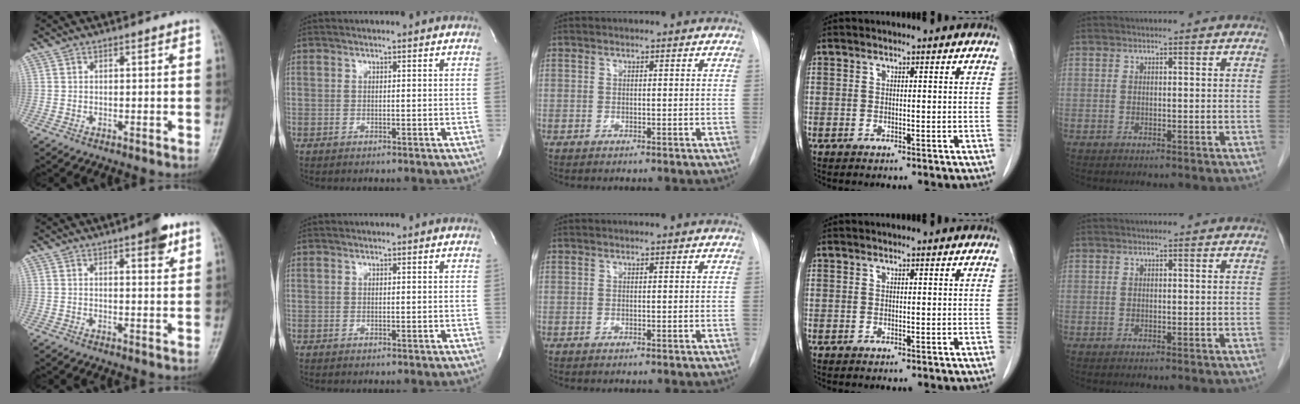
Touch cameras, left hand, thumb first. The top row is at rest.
{"thumb": {"total": 5.2, "force": [3.0, 1.5, 3.9], "torque": [-0.043, -0.012, 0.035]}}